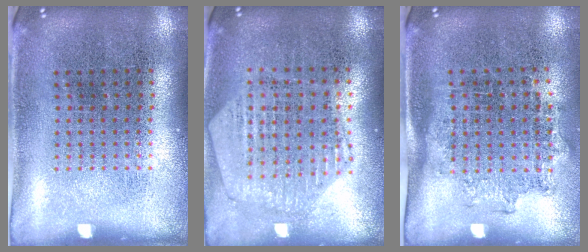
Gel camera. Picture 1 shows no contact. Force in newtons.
{"total": 1.1, "press": 1.1, "slide": 0.1}
{"total": 1.3, "press": 1.0, "slide": 0.8}